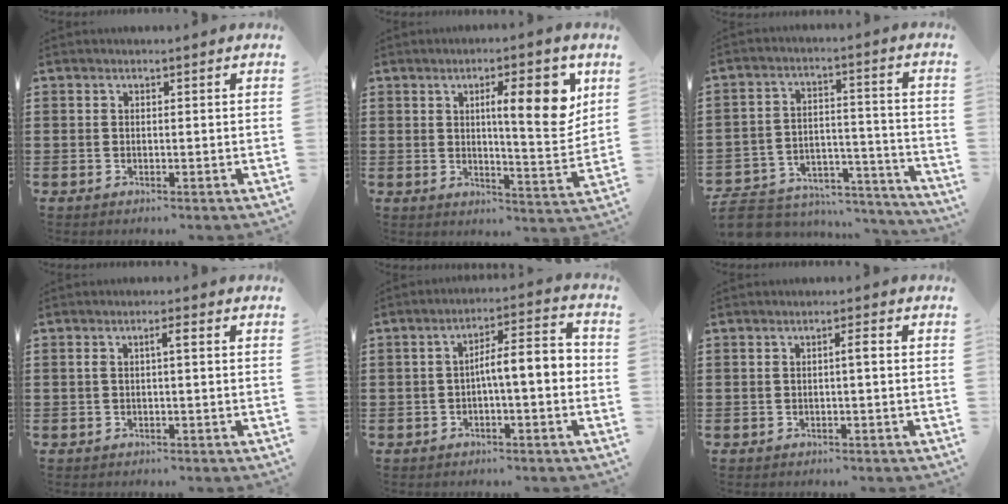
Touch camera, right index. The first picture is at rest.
{"total": 10.4, "force": [4.0, 2.2, 9.4], "torque": [-0.137, -0.014, 0.055]}
{"total": 6.7, "force": [-6.1, 2.4, 1.3], "torque": [-0.030, 0.015, -0.122]}
{"total": 2.0, "force": [0.0, 0.2, 2.0], "torque": [-0.039, 0.002, -0.002]}
{"total": 6.0, "force": [-0.9, 1.4, 5.8], "torque": [-0.099, 0.003, -0.024]}
{"total": 1.5, "force": [-0.1, 0.1, 1.5], "torque": [-0.028, 0.001, -0.004]}